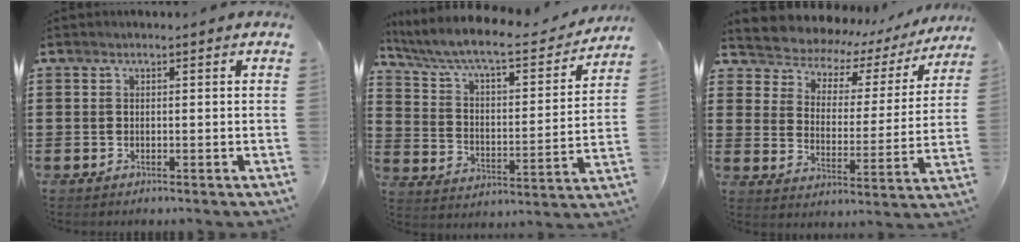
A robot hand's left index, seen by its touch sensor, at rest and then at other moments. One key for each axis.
{"total": 8.2, "fx": 7.0, "fy": 0.8, "fz": 4.1, "tx": -0.109, "ty": -0.046, "tz": 0.114}
{"total": 3.7, "fx": 3.2, "fy": 1.8, "fz": 0.5, "tx": -0.037, "ty": -0.030, "tz": 0.046}